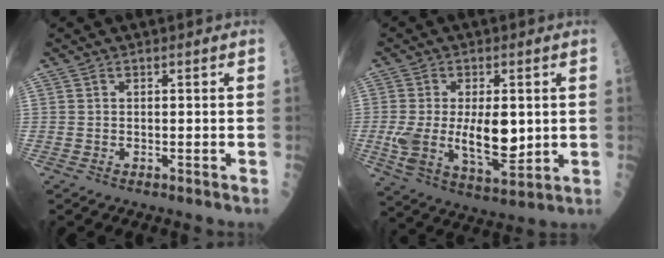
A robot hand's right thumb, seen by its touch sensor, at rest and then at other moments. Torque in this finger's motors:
{"motor_torque": [1.07, 1.17, 1.34, 0.14, 0.30]}